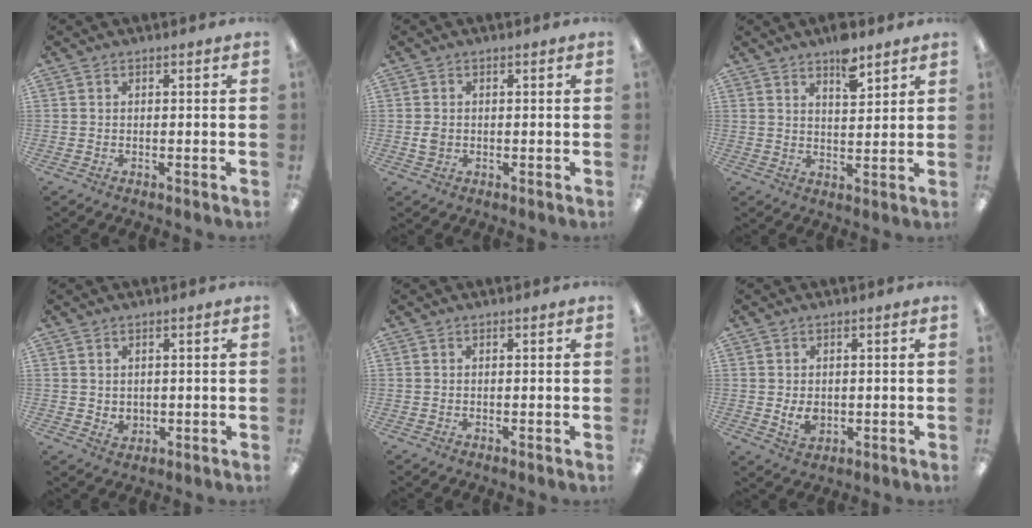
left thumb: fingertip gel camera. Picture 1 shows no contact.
{"total": 1.9, "force": [0.0, 1.5, 1.1], "torque": [-0.013, 0.000, -0.003]}
{"total": 6.7, "force": [5.1, 2.5, 3.5], "torque": [-0.042, -0.034, 0.085]}
{"total": 2.1, "force": [1.2, 1.6, 0.8], "torque": [-0.009, -0.004, 0.019]}
{"total": 0.0}
{"total": 3.9, "force": [0.1, 2.7, 2.7], "torque": [-0.039, -0.006, -0.001]}